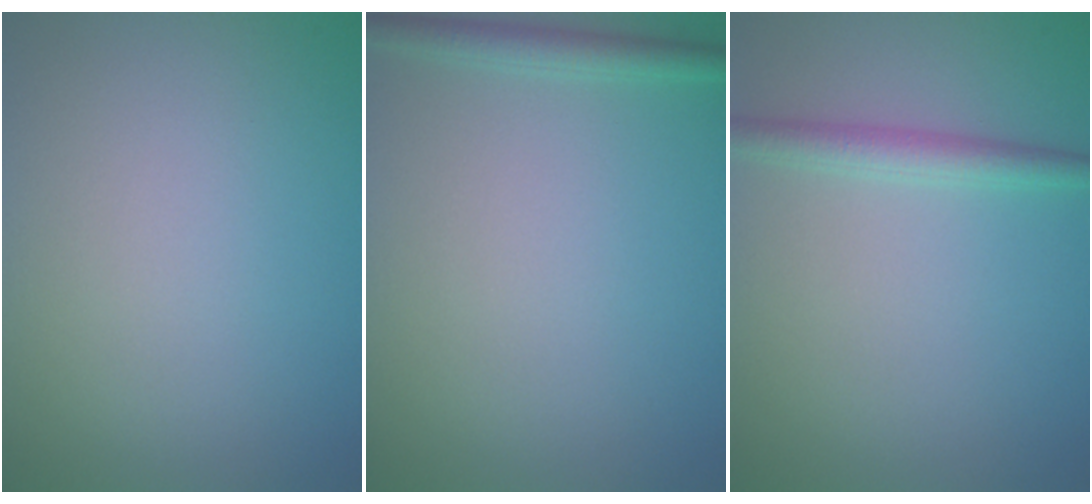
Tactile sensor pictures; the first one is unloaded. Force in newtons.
{"total": 1.7, "press": 1.7, "slide": 0.1}
{"total": 2.2, "press": 2.2, "slide": 0.1}